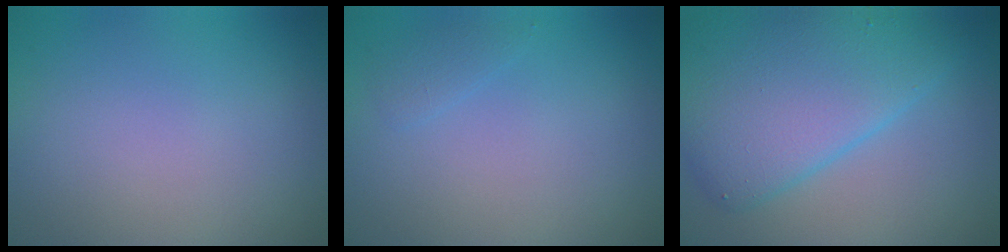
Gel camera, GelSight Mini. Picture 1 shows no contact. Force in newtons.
{"total": 0.9, "press": 0.9, "slide": 0.1}
{"total": 8.1, "press": 8.1, "slide": 0.2}